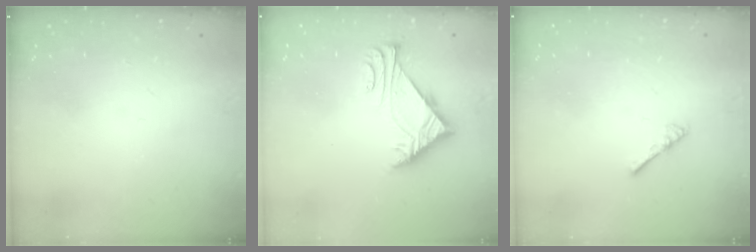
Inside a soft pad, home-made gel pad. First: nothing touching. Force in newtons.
{"total": 6.5, "press": 6.4, "slide": 1.2}
{"total": 1.8, "press": 1.7, "slide": 0.4}